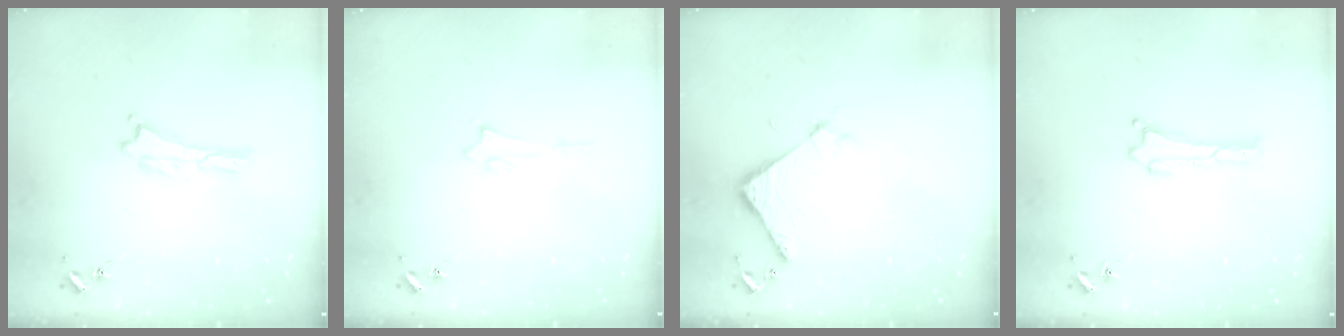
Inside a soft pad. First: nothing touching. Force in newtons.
{"total": 1.2, "press": 1.2, "slide": 0.1}
{"total": 3.9, "press": 3.9, "slide": 0.3}
{"total": 0.0}